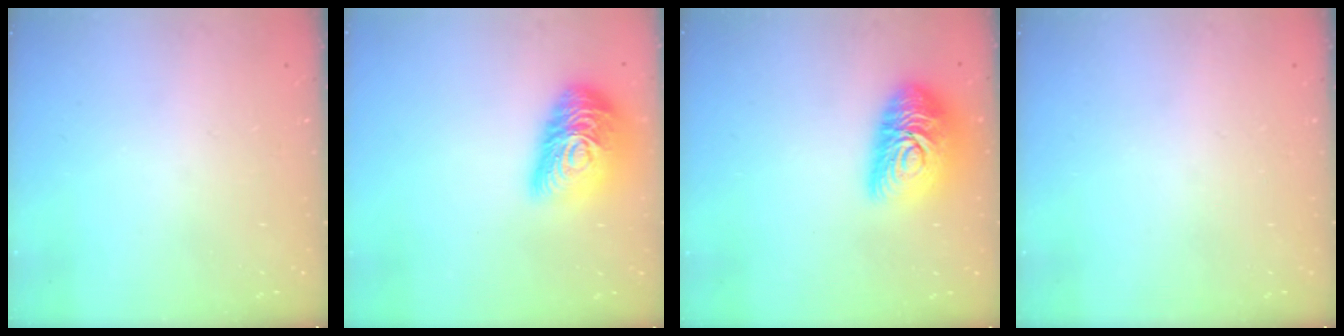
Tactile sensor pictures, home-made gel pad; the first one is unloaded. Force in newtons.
{"total": 17.2, "press": 17.2, "slide": 1.1}
{"total": 15.6, "press": 15.6, "slide": 1.2}
{"total": 0.0}